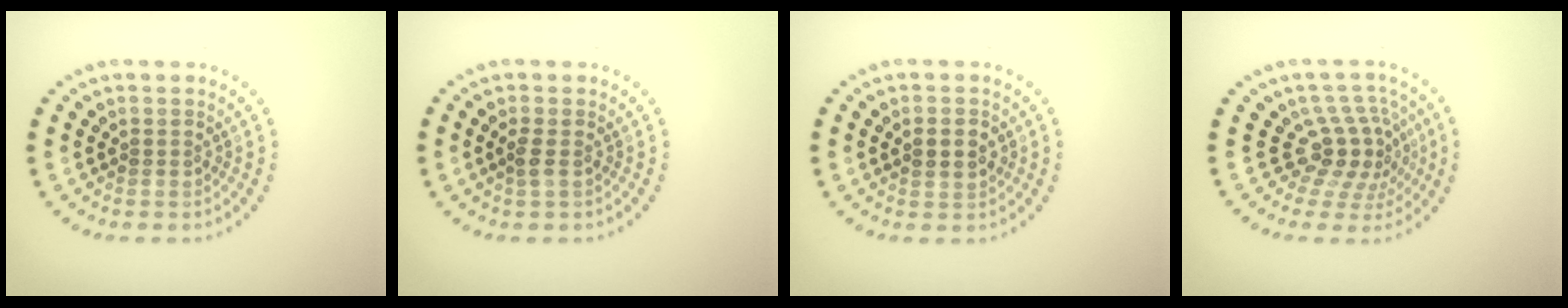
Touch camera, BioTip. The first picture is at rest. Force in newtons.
{"total": 1.0, "press": 0.9, "slide": 0.4}
{"total": 1.6, "press": 1.6, "slide": 0.2}
{"total": 4.0, "press": 2.8, "slide": 2.9}